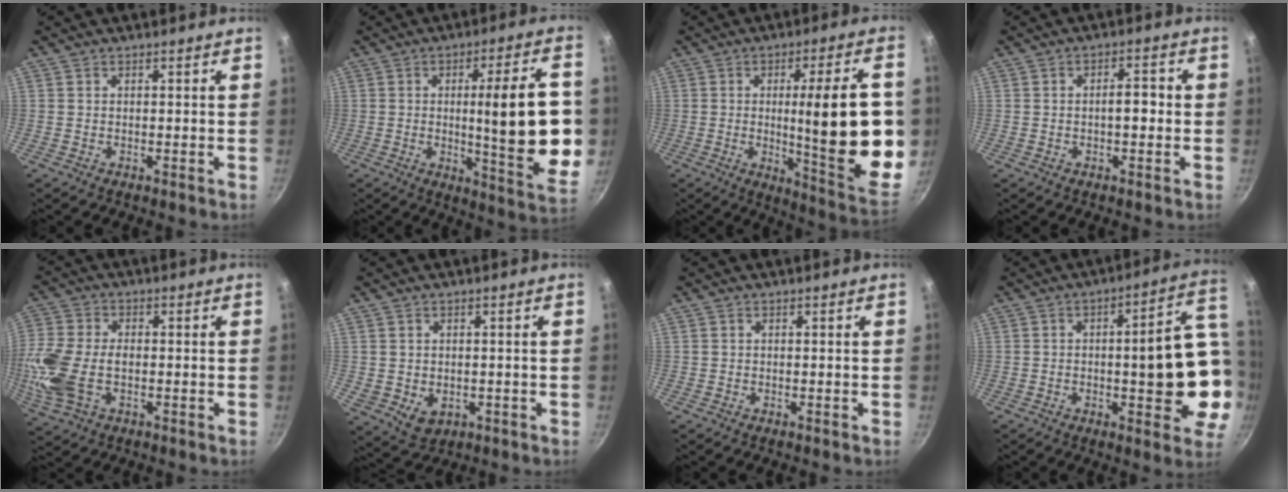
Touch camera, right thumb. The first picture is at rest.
{"total": 21.1, "force": [-0.5, 4.6, 20.6], "torque": [-0.264, -0.013, -0.002]}
{"total": 24.3, "force": [-0.5, 5.2, 23.7], "torque": [-0.310, -0.025, 0.000]}
{"total": 4.0, "force": [-0.5, 1.8, 3.5], "torque": [-0.044, 0.017, -0.009]}
{"total": 12.8, "force": [-2.0, 7.6, 10.1], "torque": [-0.234, 0.005, -0.047]}
{"total": 4.7, "force": [-0.2, 3.7, 2.8], "torque": [-0.040, -0.008, 0.008]}
{"total": 0.0}
{"total": 18.5, "force": [-1.1, 6.8, 17.2], "torque": [-0.191, 0.017, -0.014]}